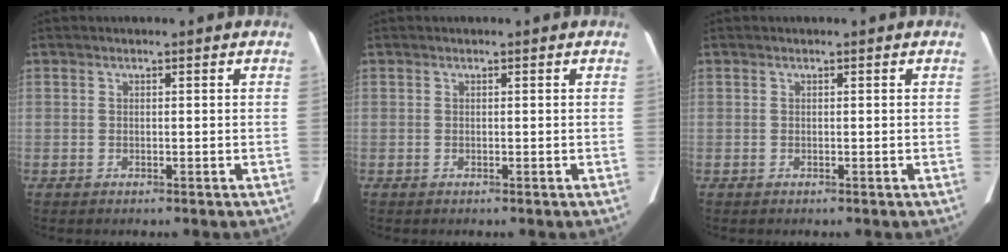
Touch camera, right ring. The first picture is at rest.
{"total": 0.0}
{"total": 0.0}